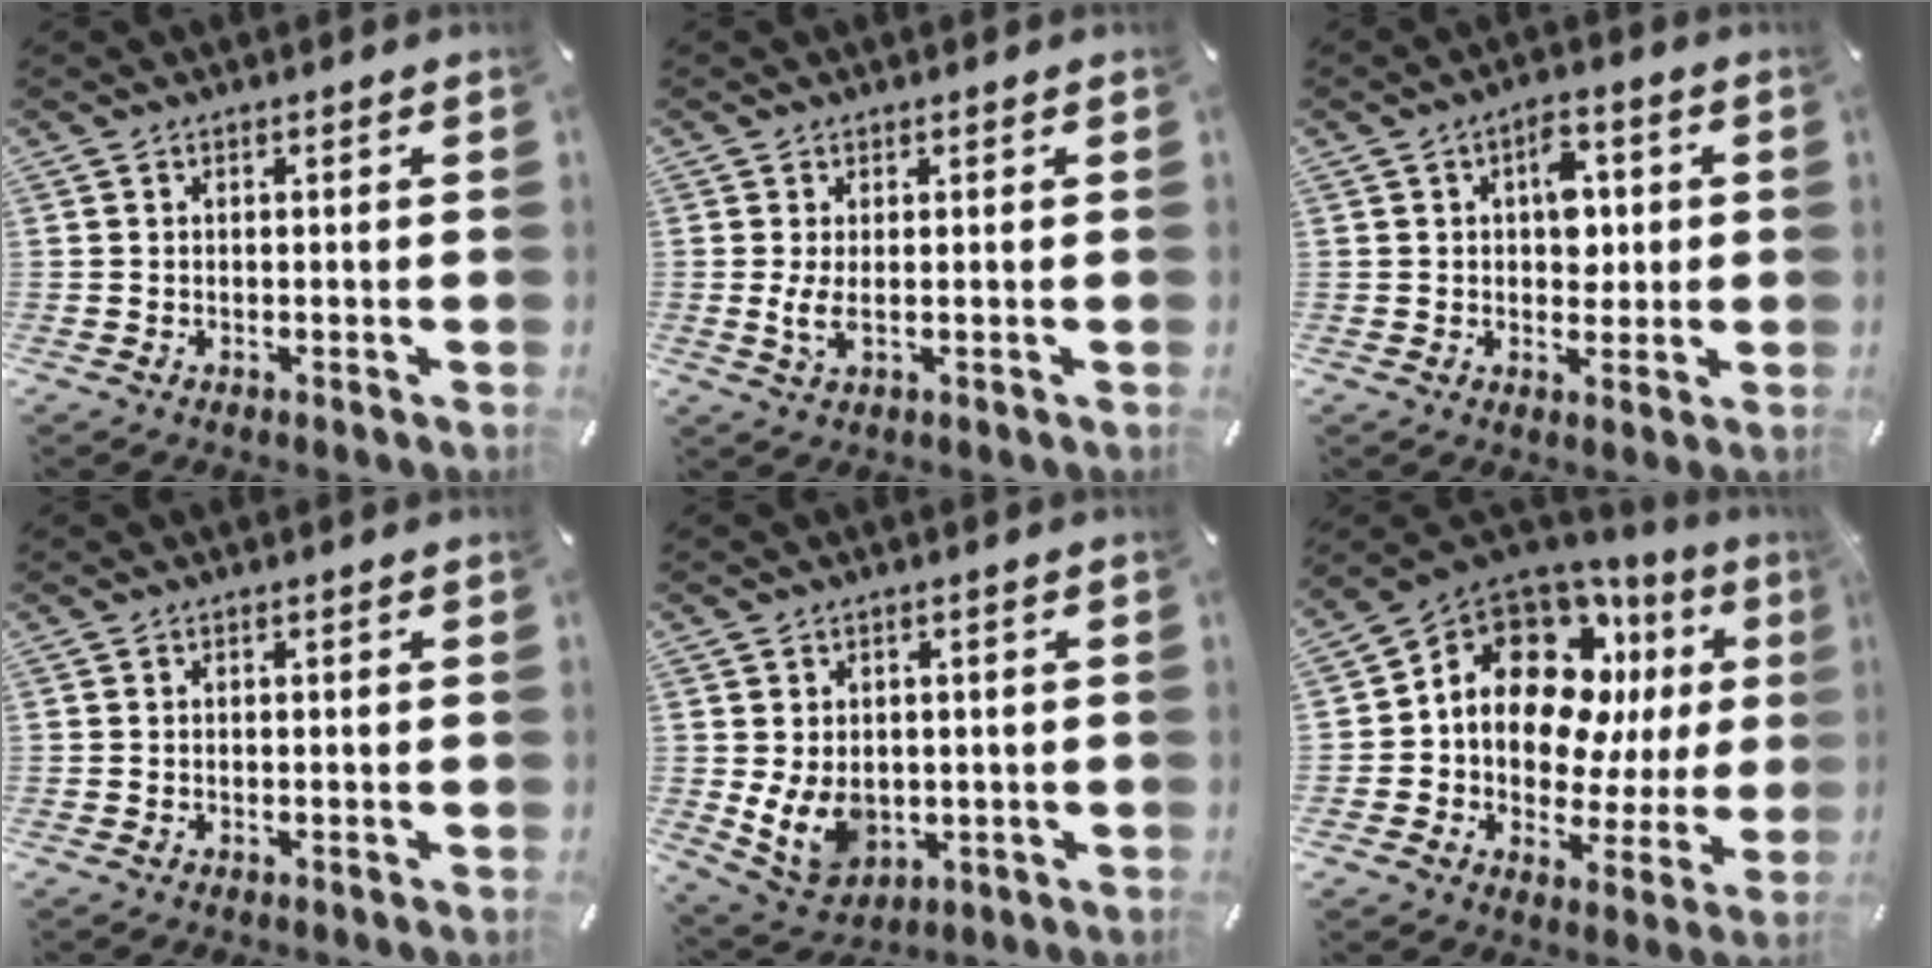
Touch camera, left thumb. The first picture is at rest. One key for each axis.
{"total": 4.0, "fx": 0.2, "fy": 1.2, "fz": 3.8, "tx": -0.090, "ty": -0.008, "tz": -0.002}
{"total": 7.4, "fx": 1.3, "fy": 5.1, "fz": 5.2, "tx": -0.049, "ty": -0.006, "tz": 0.013}
{"total": 0.0}
{"total": 8.3, "fx": 0.0, "fy": 6.8, "fz": 4.8, "tx": -0.103, "ty": -0.003, "tz": 0.003}
{"total": 16.6, "fx": 6.3, "fy": 11.4, "fz": 10.3, "tx": -0.173, "ty": -0.047, "tz": 0.112}